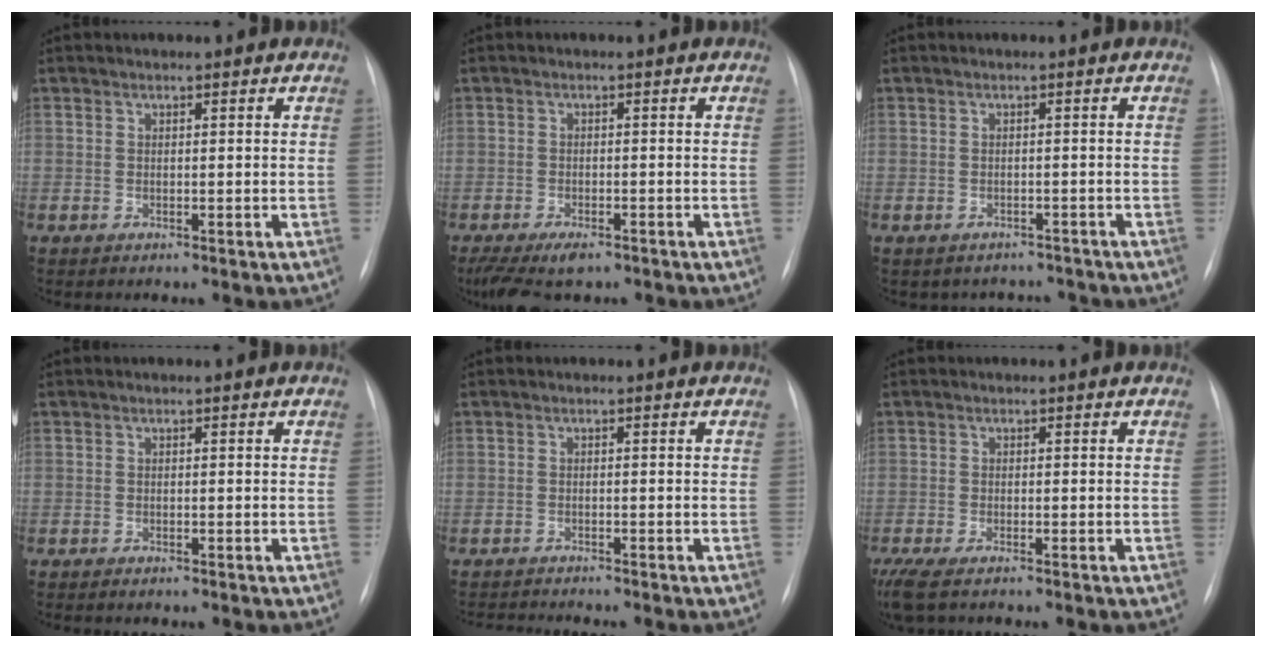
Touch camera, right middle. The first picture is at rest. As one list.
[{"total": 7.5, "force": [-5.4, 3.0, 4.3], "torque": [-0.076, -0.012, -0.086]}, {"total": 3.5, "force": [-3.1, 1.5, -0.6], "torque": [0.010, 0.019, -0.039]}, {"total": 0.8, "force": [-0.6, 0.2, 0.4], "torque": [-0.010, -0.002, -0.008]}, {"total": 3.7, "force": [-3.5, -0.8, 0.9], "torque": [-0.009, -0.011, -0.054]}, {"total": 5.9, "force": [-4.6, 1.4, 3.6], "torque": [-0.070, -0.013, -0.077]}]